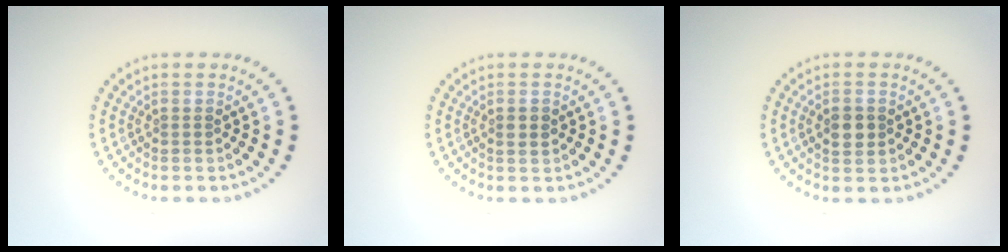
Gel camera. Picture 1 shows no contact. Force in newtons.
{"total": 1.2, "press": 1.1, "slide": 0.3}
{"total": 2.6, "press": 2.6, "slide": 0.1}